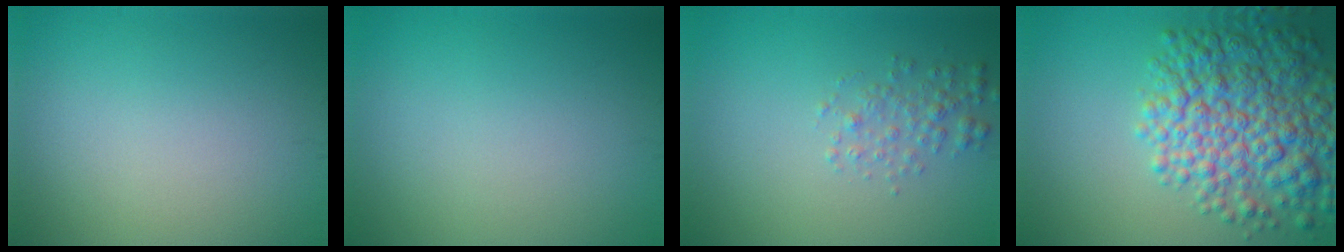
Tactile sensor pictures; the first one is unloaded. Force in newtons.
{"total": 0.0}
{"total": 1.8, "press": 1.8, "slide": 0.0}
{"total": 8.9, "press": 8.9, "slide": 0.3}